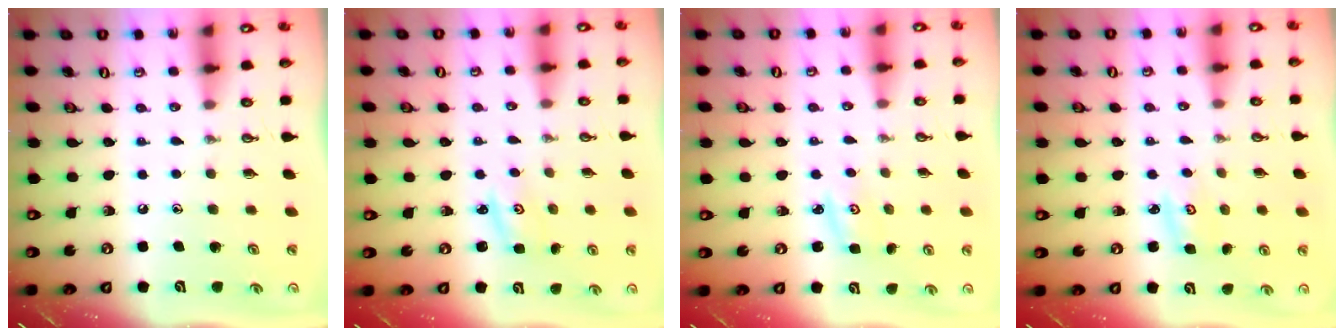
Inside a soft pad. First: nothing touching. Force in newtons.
{"total": 1.5, "press": 1.5, "slide": 0.1}
{"total": 2.9, "press": 2.8, "slide": 0.4}
{"total": 2.6, "press": 2.6, "slide": 0.3}